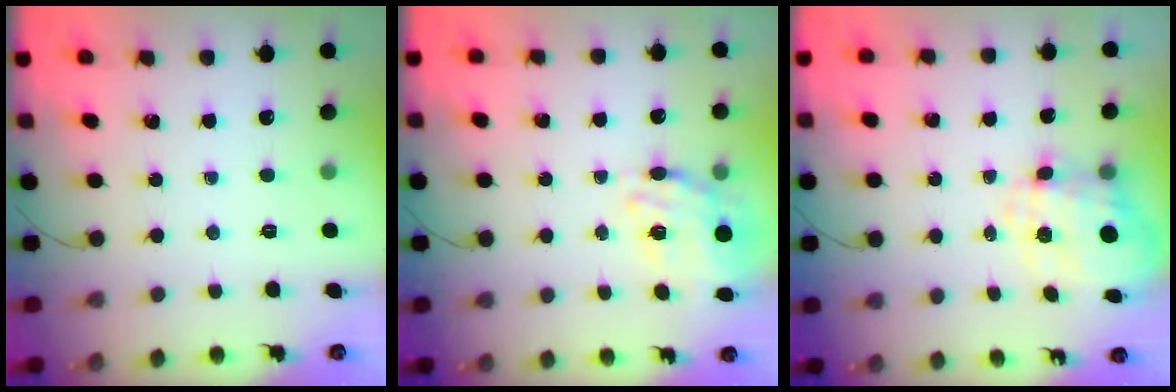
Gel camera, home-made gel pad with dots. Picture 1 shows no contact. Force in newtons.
{"total": 14.9, "press": 14.5, "slide": 3.4}
{"total": 10.7, "press": 10.6, "slide": 1.6}